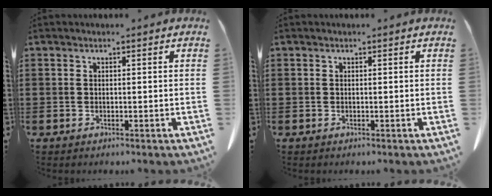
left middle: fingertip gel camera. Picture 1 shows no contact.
{"total": 0.0}